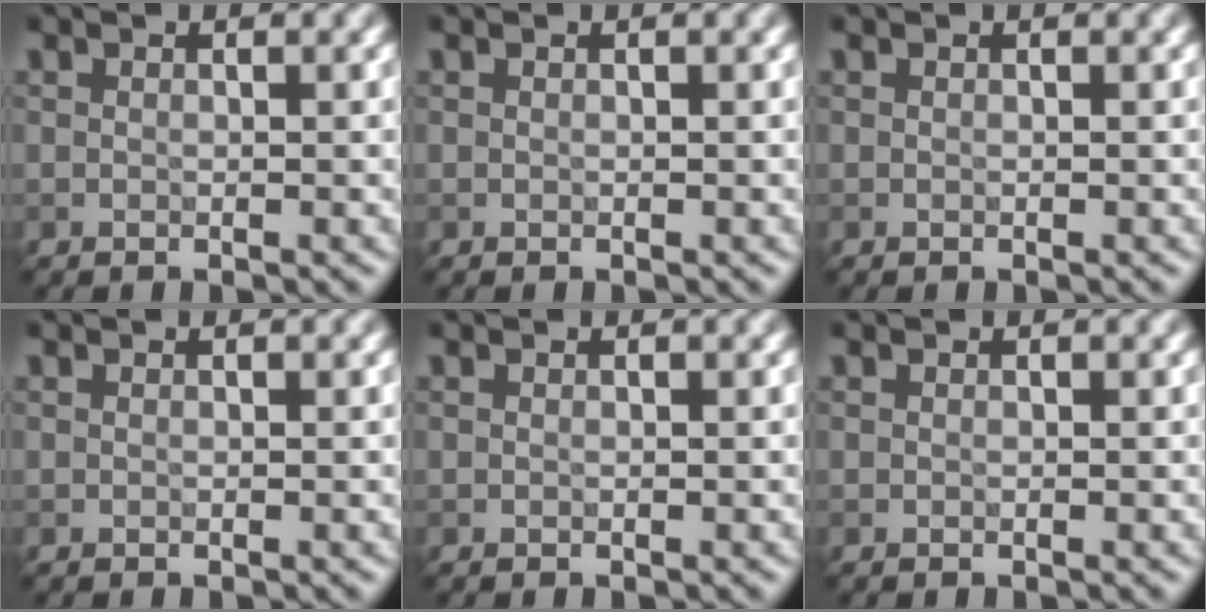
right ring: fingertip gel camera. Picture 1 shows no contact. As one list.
[{"total": 0.0}, {"total": 0.0}, {"total": 0.0}, {"total": 0.0}, {"total": 0.0}]